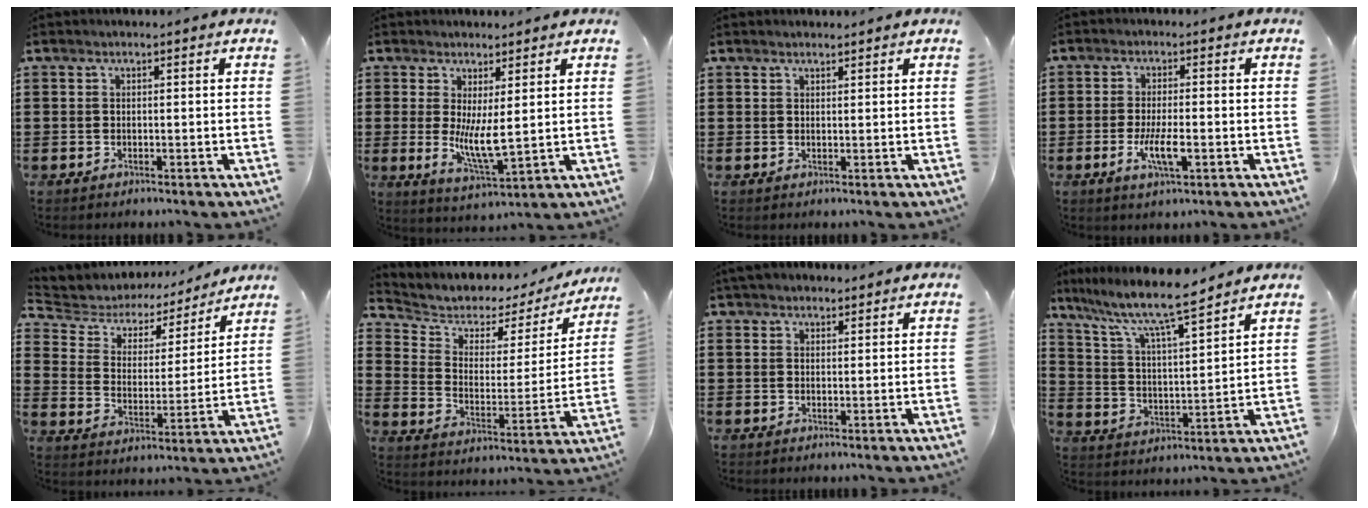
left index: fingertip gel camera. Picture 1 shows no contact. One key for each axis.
{"total": 6.7, "fx": 1.3, "fy": 1.8, "fz": 6.3, "tx": -0.124, "ty": -0.018, "tz": 0.021}
{"total": 1.1, "fx": 1.0, "fy": 0.1, "fz": 0.1, "tx": -0.003, "ty": 0.001, "tz": 0.020}
{"total": 5.4, "fx": -1.7, "fy": 1.3, "fz": 4.9, "tx": -0.100, "ty": -0.009, "tz": -0.031}
{"total": 4.5, "fx": 3.7, "fy": 2.2, "fz": 1.1, "tx": -0.046, "ty": -0.024, "tz": 0.055}
{"total": 4.2, "fx": 3.1, "fy": 2.6, "fz": 1.2, "tx": -0.052, "ty": -0.022, "tz": 0.047}
{"total": 2.5, "fx": 2.1, "fy": 1.1, "fz": 0.8, "tx": -0.022, "ty": 0.006, "tz": 0.040}
{"total": 9.1, "fx": 7.6, "fy": 0.7, "fz": 5.0, "tx": -0.125, "ty": -0.040, "tz": 0.125}